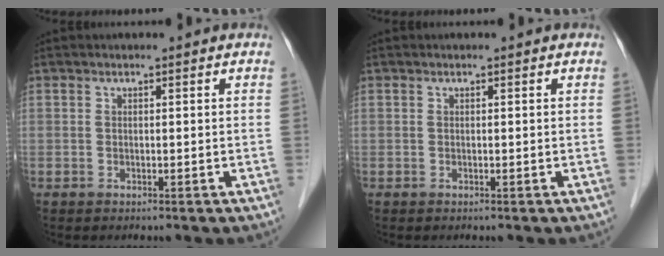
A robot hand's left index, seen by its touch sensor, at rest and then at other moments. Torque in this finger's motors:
{"motor_torque": [0.00, 0.00, 0.00, 0.00]}